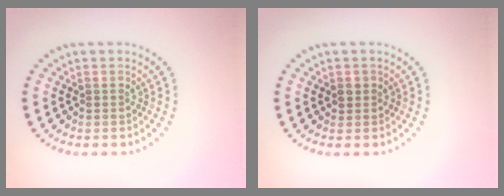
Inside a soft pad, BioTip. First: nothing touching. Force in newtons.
{"total": 1.0, "press": 0.8, "slide": 0.5}